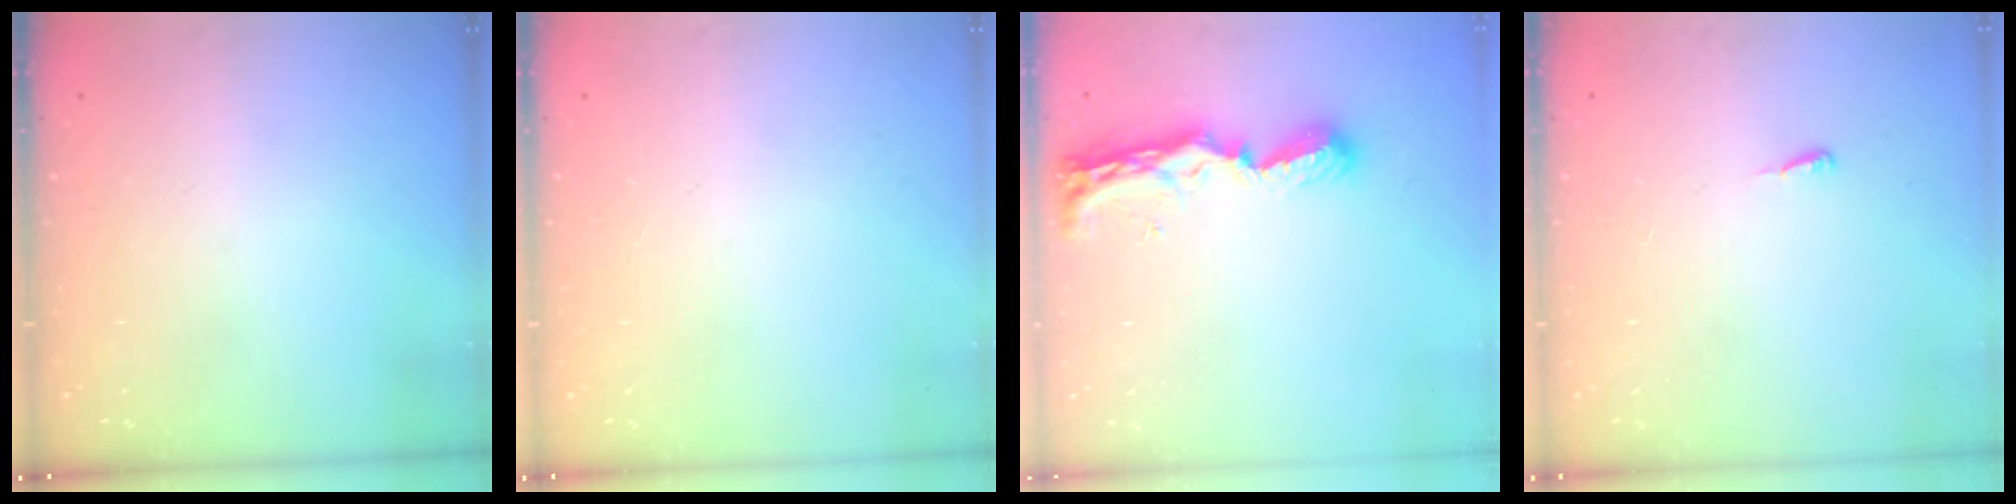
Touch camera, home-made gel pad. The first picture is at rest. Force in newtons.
{"total": 0.0}
{"total": 8.3, "press": 8.3, "slide": 0.6}
{"total": 4.4, "press": 4.4, "slide": 0.5}